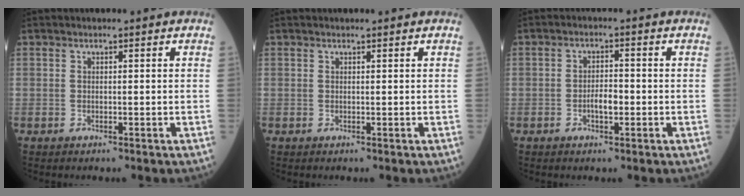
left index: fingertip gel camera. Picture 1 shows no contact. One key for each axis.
{"total": 1.0, "fx": 1.0, "fy": 0.1, "fz": 0.3, "tx": -0.004, "ty": 0.009, "tz": 0.015}
{"total": 2.7, "fx": -1.0, "fy": 1.0, "fz": 2.3, "tx": -0.039, "ty": 0.001, "tz": -0.019}